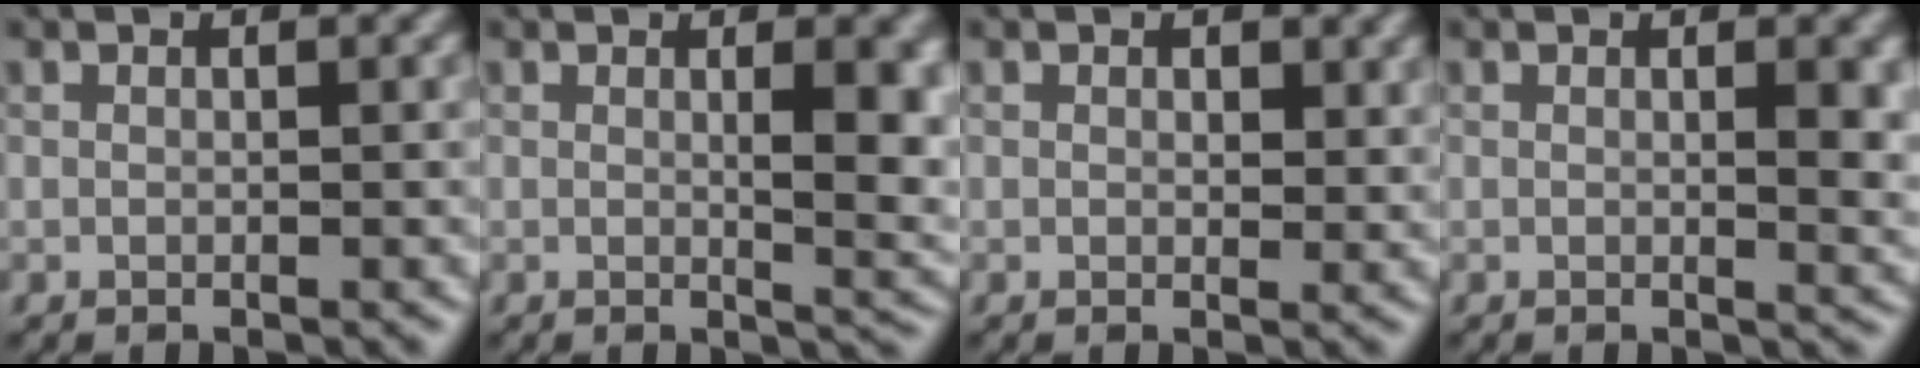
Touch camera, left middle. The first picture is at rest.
{"total": 5.4, "force": [0.8, 1.4, 5.1], "torque": [-0.060, -0.003, 0.016]}
{"total": 1.3, "force": [0.7, 0.8, 0.7], "torque": [-0.007, -0.007, 0.013]}
{"total": 3.1, "force": [0.5, 0.9, 3.0], "torque": [-0.034, -0.004, 0.010]}